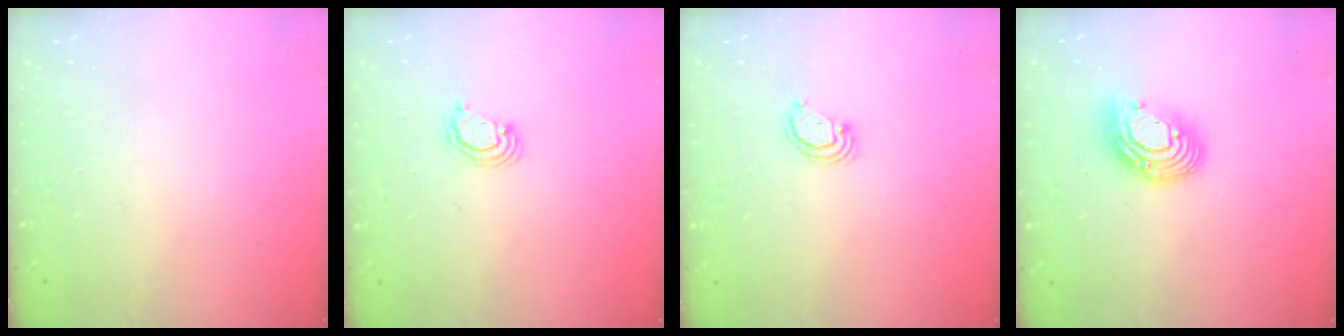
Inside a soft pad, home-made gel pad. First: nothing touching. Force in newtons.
{"total": 2.5, "press": 2.5, "slide": 0.2}
{"total": 2.3, "press": 2.3, "slide": 0.2}
{"total": 12.2, "press": 12.1, "slide": 1.1}